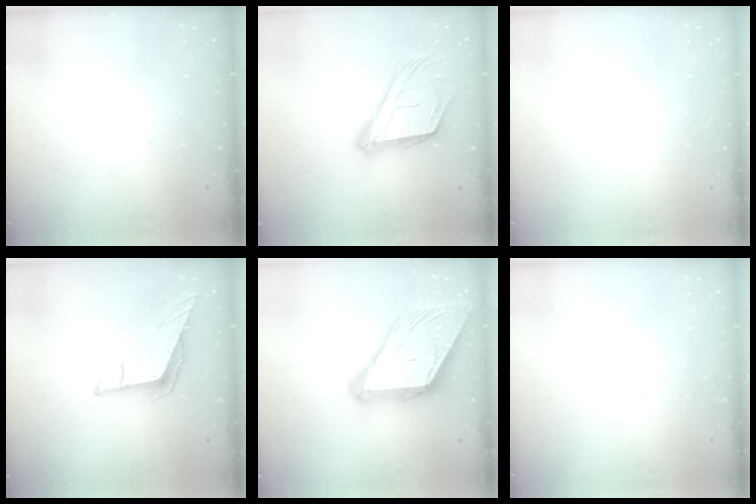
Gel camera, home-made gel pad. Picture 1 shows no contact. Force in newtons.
{"total": 19.7, "press": 19.6, "slide": 2.3}
{"total": 2.0, "press": 2.0, "slide": 0.2}
{"total": 10.2, "press": 10.0, "slide": 1.6}
{"total": 22.4, "press": 22.2, "slide": 2.6}
{"total": 2.0, "press": 2.0, "slide": 0.2}